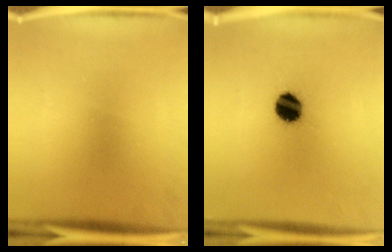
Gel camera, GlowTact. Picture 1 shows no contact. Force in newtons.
{"total": 8.6}